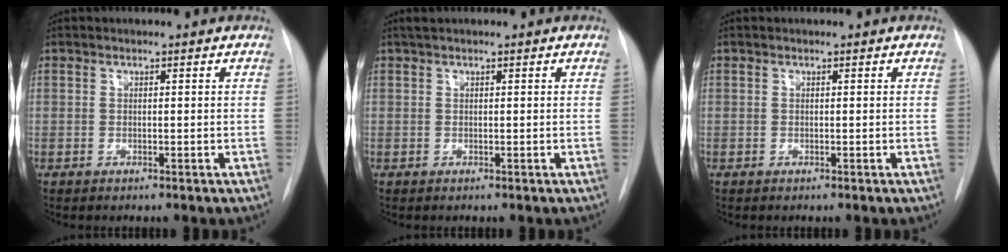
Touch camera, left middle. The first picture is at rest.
{"total": 1.2, "force": [0.9, 0.1, 0.7], "torque": [-0.016, 0.018, 0.018]}
{"total": 0.0}